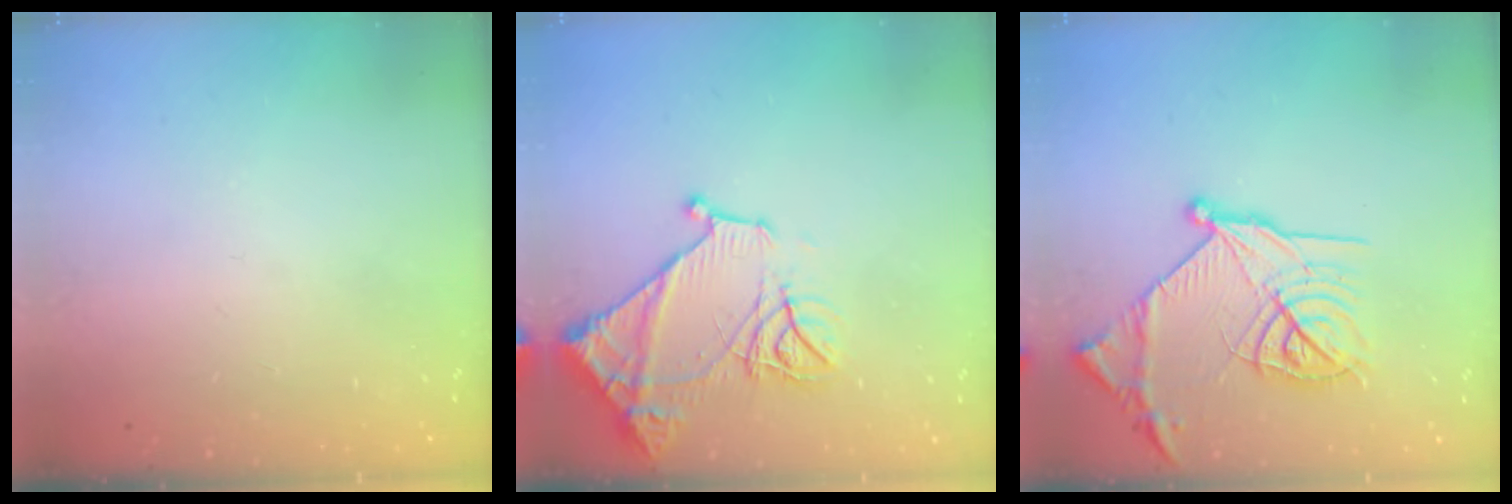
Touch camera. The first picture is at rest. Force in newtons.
{"total": 13.5, "press": 13.4, "slide": 1.3}
{"total": 18.5, "press": 18.4, "slide": 1.6}